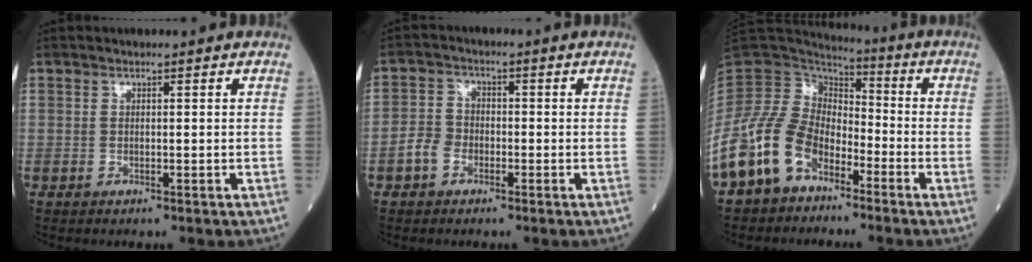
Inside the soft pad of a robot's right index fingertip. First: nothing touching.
{"total": 3.8, "force": [-1.8, 2.8, 1.7], "torque": [-0.035, 0.010, -0.038]}
{"total": 14.3, "force": [-8.6, 8.8, 7.3], "torque": [-0.176, 0.019, -0.174]}